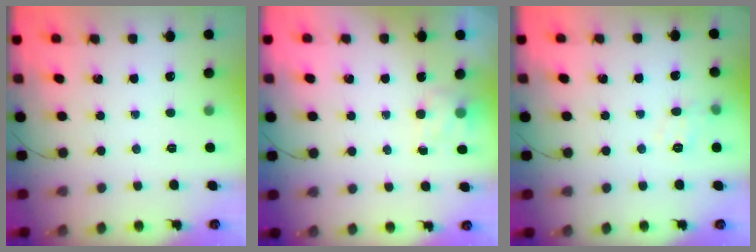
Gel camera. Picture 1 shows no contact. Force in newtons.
{"total": 3.7, "press": 3.5, "slide": 1.2}
{"total": 8.7, "press": 8.6, "slide": 1.4}